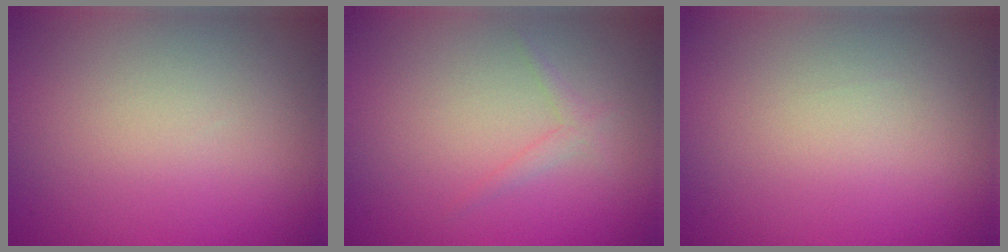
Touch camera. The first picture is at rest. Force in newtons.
{"total": 1.0, "press": 1.0, "slide": 0.1}
{"total": 0.0}